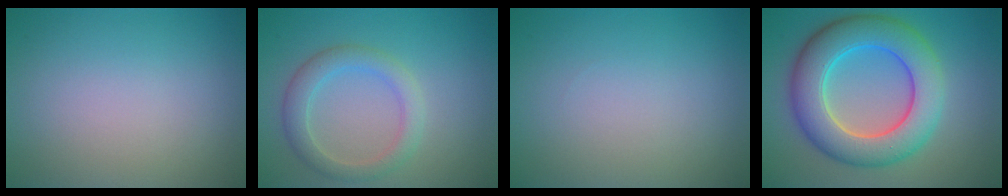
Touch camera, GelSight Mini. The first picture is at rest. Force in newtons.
{"total": 3.1, "press": 3.1, "slide": 0.0}
{"total": 0.0}
{"total": 9.2, "press": 9.2, "slide": 0.3}